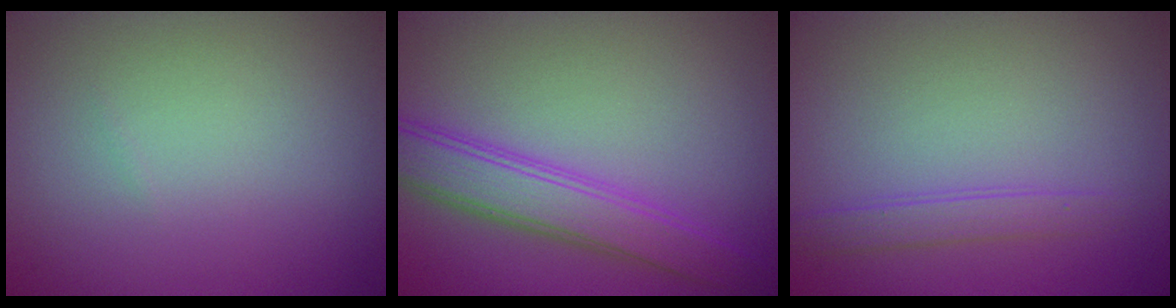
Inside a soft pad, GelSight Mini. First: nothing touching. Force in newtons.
{"total": 4.2, "press": 4.2, "slide": 0.2}
{"total": 1.5, "press": 1.5, "slide": 0.1}